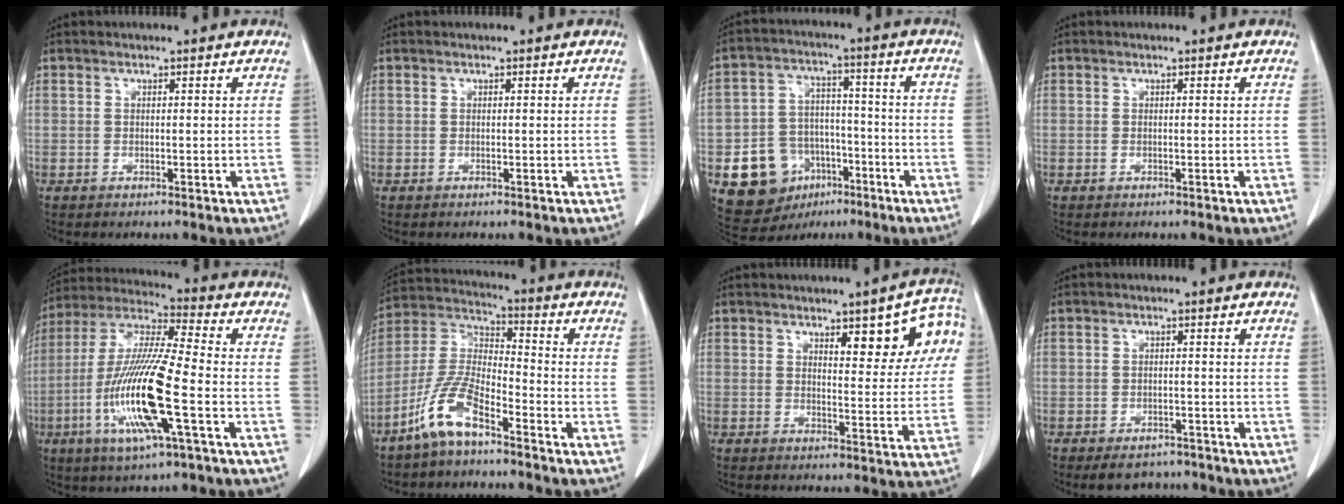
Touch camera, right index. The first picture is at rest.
{"total": 0.0}
{"total": 11.7, "force": [-5.1, 9.5, 4.4], "torque": [-0.081, 0.030, -0.072]}
{"total": 0.0}
{"total": 16.9, "force": [-4.7, 1.1, 16.2], "torque": [-0.336, -0.014, -0.090]}
{"total": 9.8, "force": [-6.6, 2.3, 6.9], "torque": [-0.163, -0.005, -0.137]}
{"total": 9.9, "force": [4.6, 2.8, 8.3], "torque": [-0.096, 0.009, 0.055]}
{"total": 4.9, "force": [-4.3, 2.2, 1.1], "torque": [-0.009, 0.000, -0.060]}